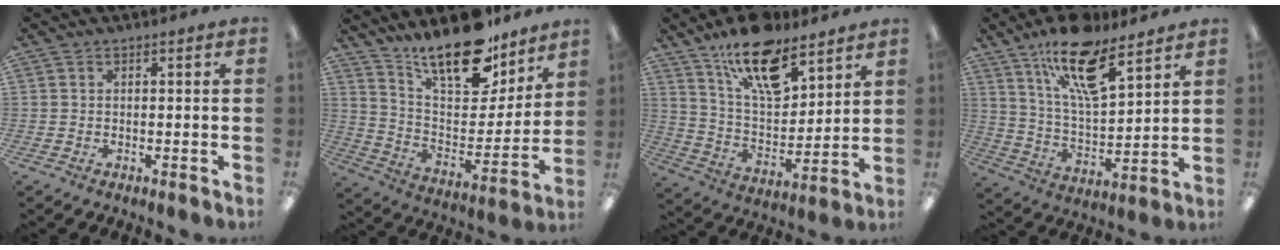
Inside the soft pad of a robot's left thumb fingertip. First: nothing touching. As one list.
[{"total": 20.2, "force": [16.2, 7.5, 9.5], "torque": [-0.161, -0.114, 0.284]}, {"total": 17.6, "force": [12.2, 7.5, 10.3], "torque": [-0.172, -0.062, 0.212]}, {"total": 17.8, "force": [11.8, 6.4, 11.7], "torque": [-0.200, -0.056, 0.199]}]